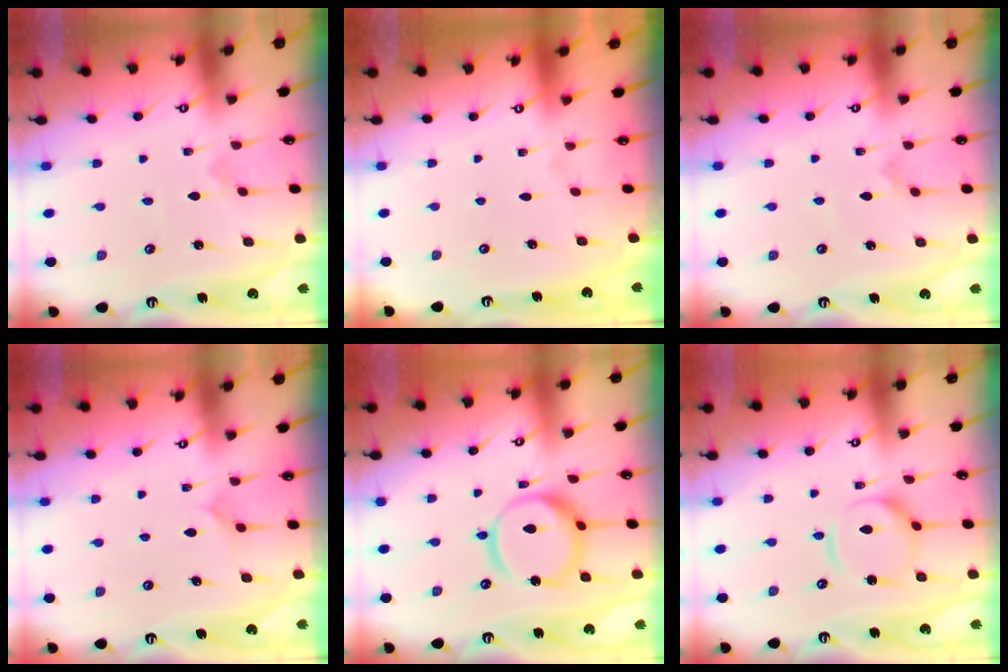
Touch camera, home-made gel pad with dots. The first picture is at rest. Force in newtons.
{"total": 0.0}
{"total": 2.9, "press": 2.9, "slide": 0.1}
{"total": 4.3, "press": 4.3, "slide": 0.3}
{"total": 13.4, "press": 13.3, "slide": 1.4}
{"total": 9.0, "press": 9.0, "slide": 0.9}